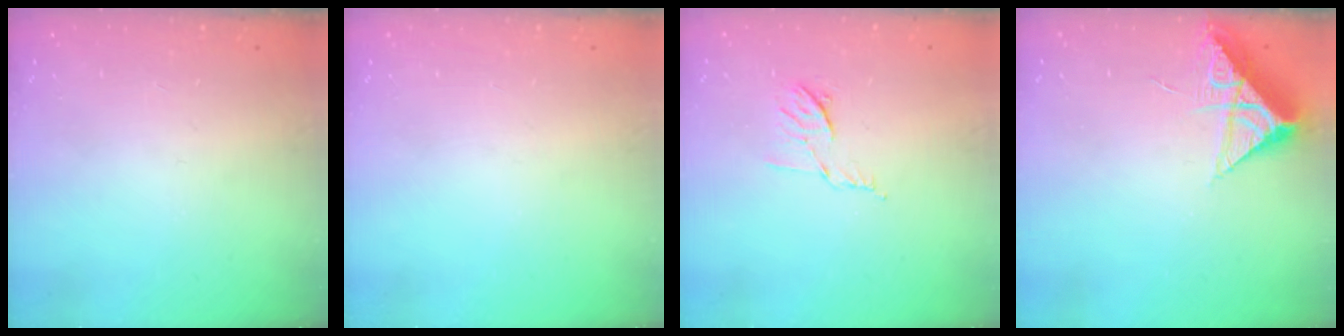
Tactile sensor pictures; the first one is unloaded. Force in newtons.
{"total": 0.0}
{"total": 6.5, "press": 6.4, "slide": 1.0}
{"total": 8.5, "press": 8.5, "slide": 0.5}